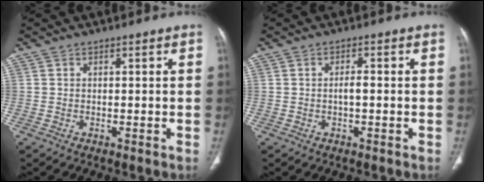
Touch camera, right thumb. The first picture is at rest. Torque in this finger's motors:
{"motor_torque": [0.49, 1.02, 0.75, -0.32, 0.00]}